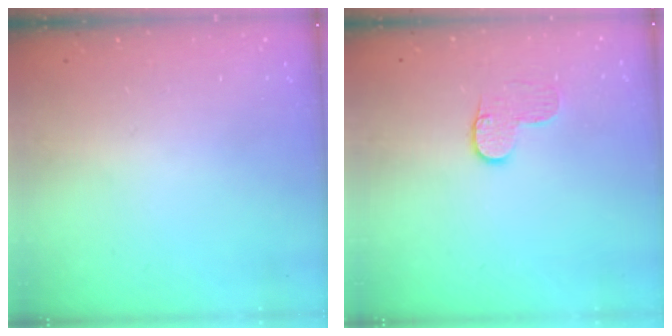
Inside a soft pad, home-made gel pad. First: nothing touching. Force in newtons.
{"total": 6.3, "press": 6.3, "slide": 0.3}